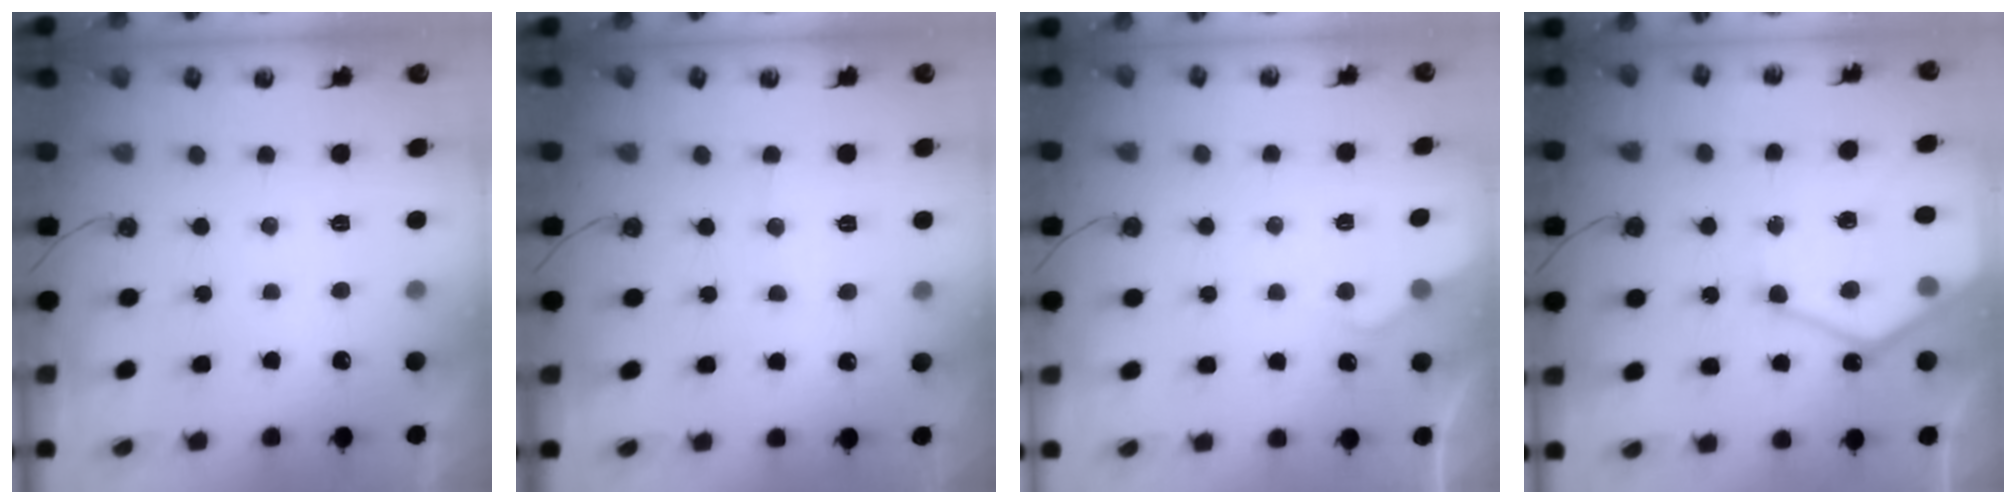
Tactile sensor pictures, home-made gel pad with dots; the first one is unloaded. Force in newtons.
{"total": 5.8, "press": 5.8, "slide": 0.4}
{"total": 3.8, "press": 3.8, "slide": 0.4}
{"total": 16.0, "press": 15.9, "slide": 1.5}